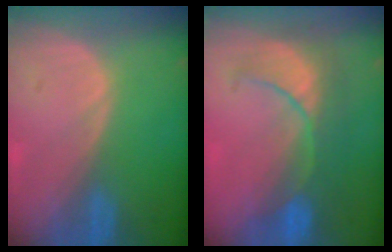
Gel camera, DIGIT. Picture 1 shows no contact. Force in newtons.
{"total": 8.4, "press": 8.3, "slide": 1.3}